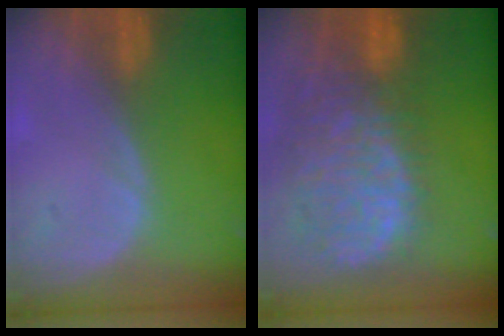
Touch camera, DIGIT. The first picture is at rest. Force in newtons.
{"total": 13.6, "press": 11.2, "slide": 7.7}